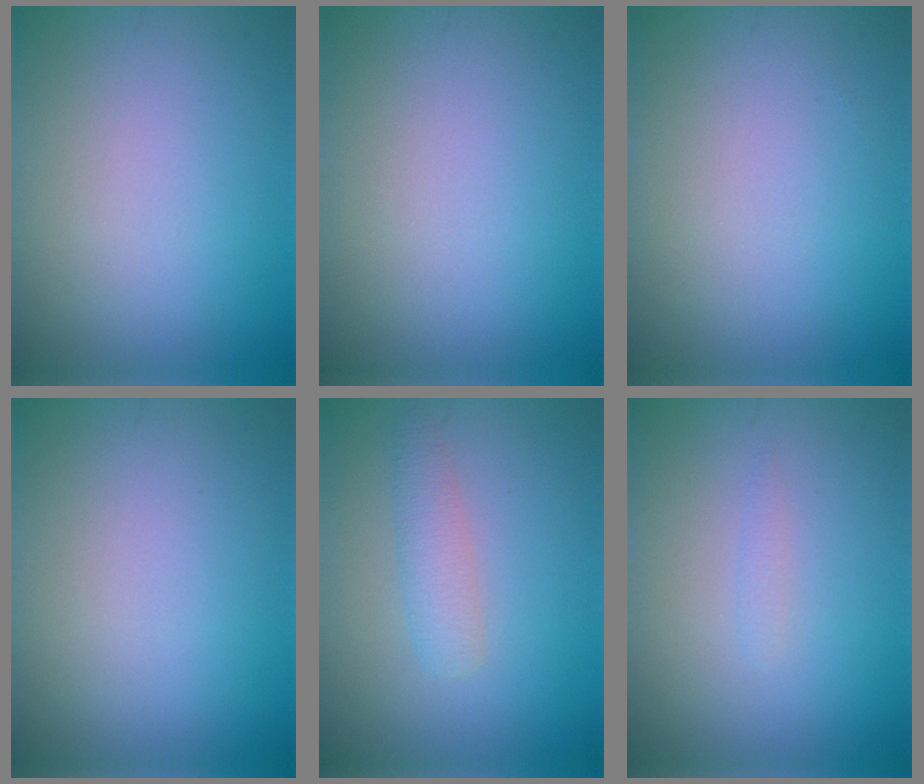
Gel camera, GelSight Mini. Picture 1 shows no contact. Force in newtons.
{"total": 0.0}
{"total": 0.0}
{"total": 0.0}
{"total": 2.2, "press": 2.2, "slide": 0.1}
{"total": 0.6, "press": 0.6, "slide": 0.1}